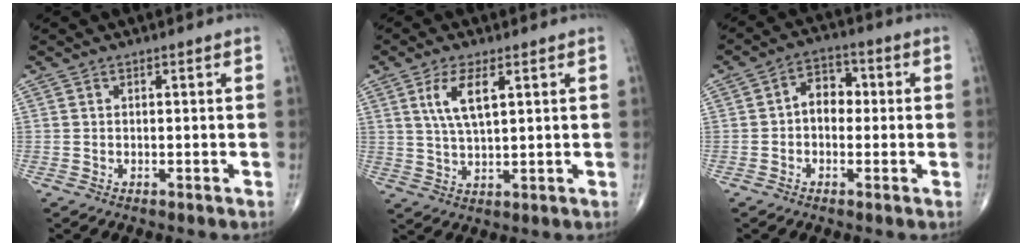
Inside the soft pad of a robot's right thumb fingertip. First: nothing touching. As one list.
[{"total": 7.0, "force": [2.7, 2.5, 6.0], "torque": [-0.123, -0.009, 0.058]}, {"total": 5.9, "force": [0.0, 4.2, 4.1], "torque": [-0.046, 0.022, -0.011]}]